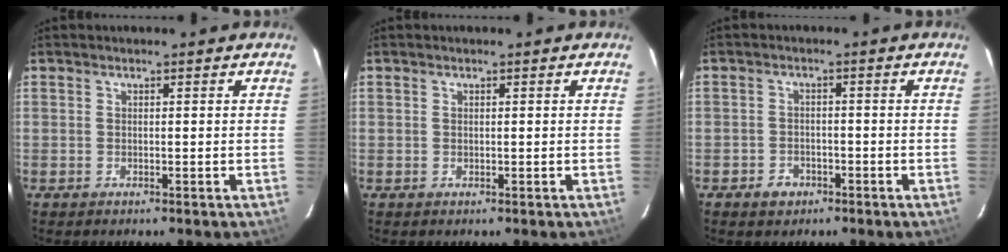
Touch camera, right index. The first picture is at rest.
{"total": 0.0}
{"total": 3.8, "force": [-2.3, 2.8, 0.9], "torque": [-0.030, 0.009, -0.035]}